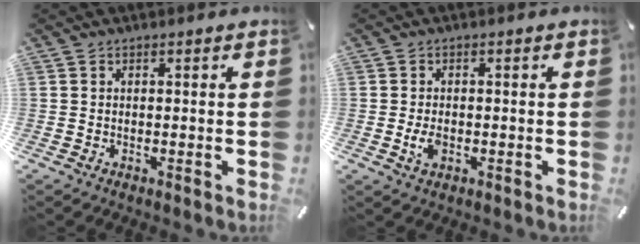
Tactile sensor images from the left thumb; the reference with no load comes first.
{"total": 3.2, "force": [-0.8, 1.9, 2.5], "torque": [-0.064, -0.004, -0.017]}